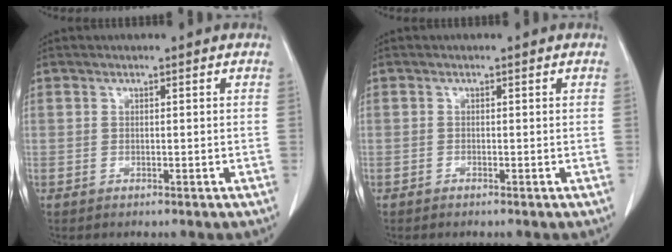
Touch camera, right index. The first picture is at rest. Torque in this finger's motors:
{"motor_torque": [0.00, 0.00, 0.03, 0.01]}